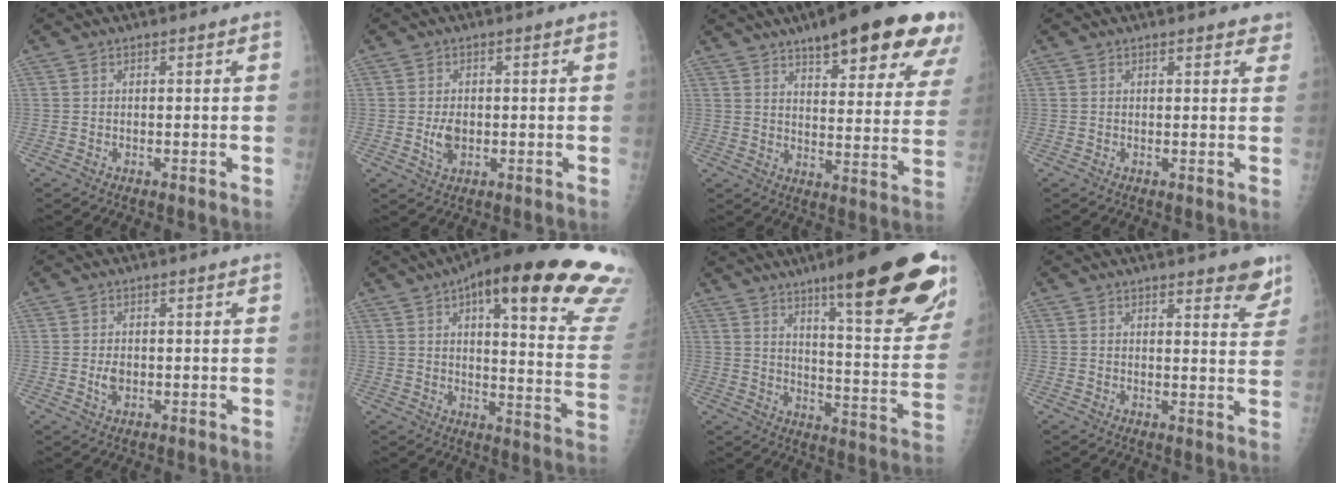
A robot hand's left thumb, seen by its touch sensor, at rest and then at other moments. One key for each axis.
{"total": 3.4, "fx": -0.5, "fy": 2.2, "fz": 2.5, "tx": -0.040, "ty": -0.003, "tz": -0.003}
{"total": 24.3, "fx": 15.3, "fy": 6.2, "fz": 17.9, "tx": -0.210, "ty": -0.044, "tz": 0.199}
{"total": 3.5, "fx": 2.7, "fy": 1.2, "fz": 1.8, "tx": 0.000, "ty": -0.003, "tz": 0.027}
{"total": 2.1, "fx": -0.2, "fy": 1.4, "fz": 1.6, "tx": -0.023, "ty": -0.001, "tz": 0.001}
{"total": 30.5, "fx": 18.5, "fy": 7.4, "fz": 23.0, "tx": -0.238, "ty": -0.048, "tz": 0.234}
{"total": 27.0, "fx": 16.6, "fy": 5.0, "fz": 20.7, "tx": -0.245, "ty": -0.069, "tz": 0.234}
{"total": 6.4, "fx": 4.8, "fy": 1.6, "fz": 3.9, "tx": -0.024, "ty": -0.028, "tz": 0.054}